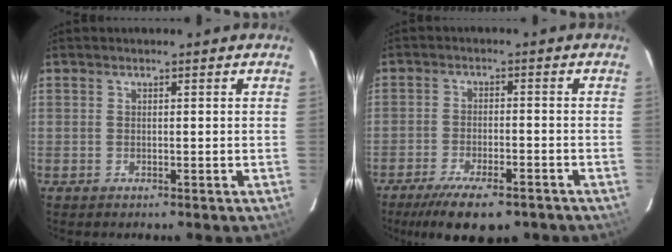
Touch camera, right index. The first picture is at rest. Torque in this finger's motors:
{"motor_torque": [1.18, -0.95, 0.48, 0.12]}